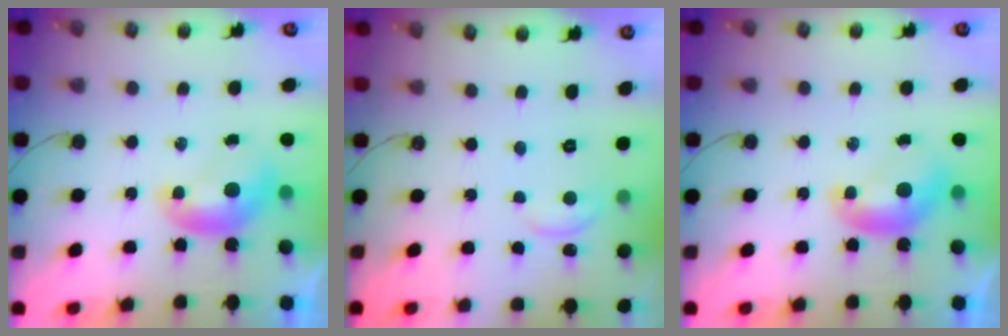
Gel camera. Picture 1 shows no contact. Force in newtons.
{"total": 1.9, "press": 1.9, "slide": 0.4}
{"total": 0.0}